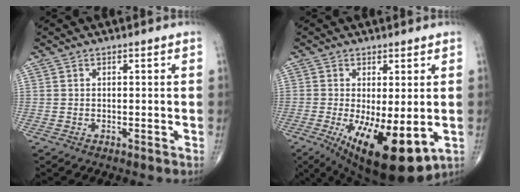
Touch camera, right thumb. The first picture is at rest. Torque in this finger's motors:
{"motor_torque": [1.35, 2.82, 0.69, -0.02, 0.13]}